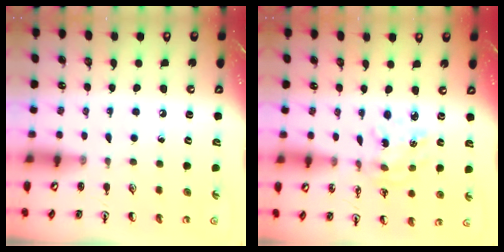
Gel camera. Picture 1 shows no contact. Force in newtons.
{"total": 2.8, "press": 2.8, "slide": 0.2}